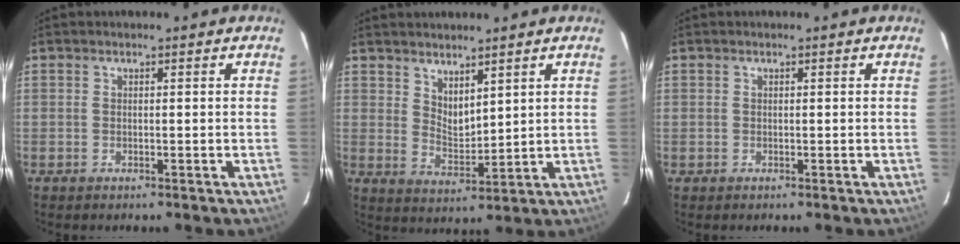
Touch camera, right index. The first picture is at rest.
{"total": 5.3, "force": [4.1, 2.1, 2.6], "torque": [-0.039, -0.007, 0.078]}
{"total": 0.5, "force": [-0.1, 0.5, -0.2], "torque": [0.004, 0.002, -0.002]}